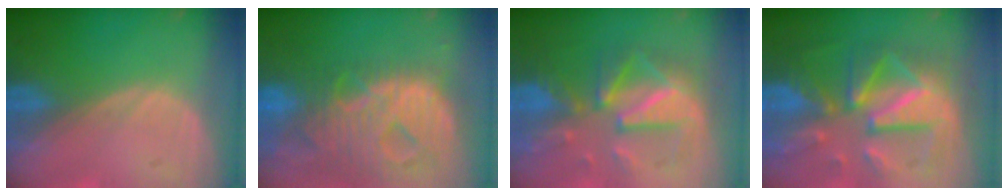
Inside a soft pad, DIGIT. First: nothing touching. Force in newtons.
{"total": 13.1, "press": 11.1, "slide": 6.9}
{"total": 9.3, "press": 9.3, "slide": 0.5}
{"total": 12.4, "press": 12.3, "slide": 1.2}